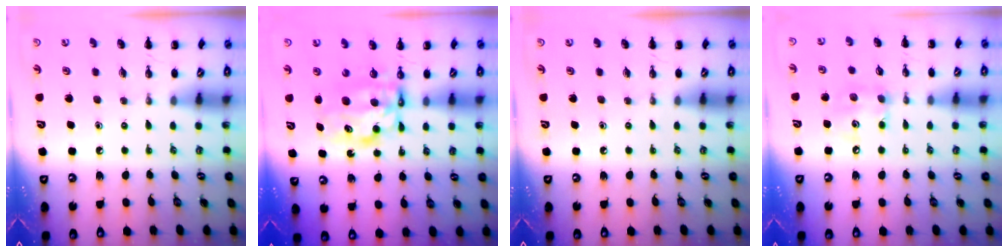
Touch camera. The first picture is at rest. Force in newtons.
{"total": 7.3, "press": 7.2, "slide": 1.0}
{"total": 0.0}
{"total": 7.0, "press": 6.9, "slide": 0.6}